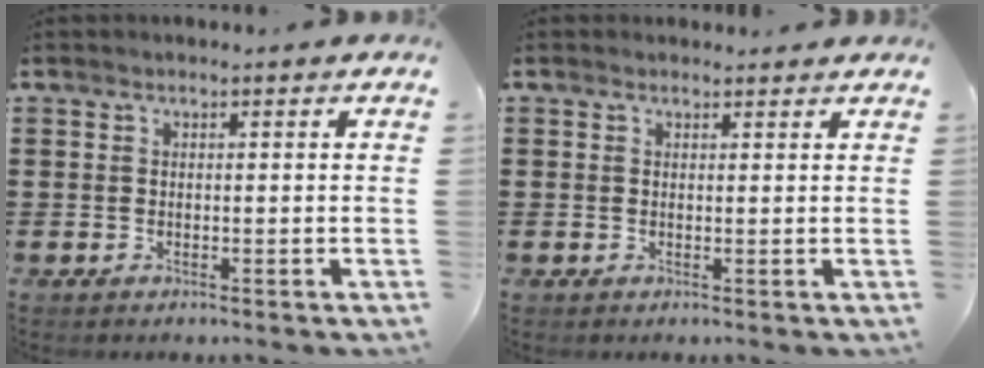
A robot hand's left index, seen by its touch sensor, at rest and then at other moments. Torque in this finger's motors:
{"motor_torque": [-1.68, -0.46, -0.97, -0.21]}